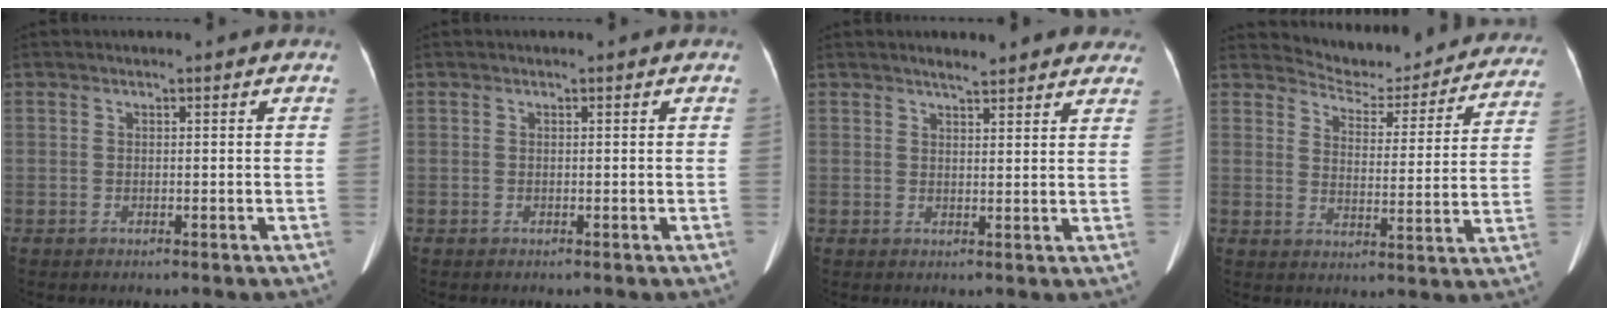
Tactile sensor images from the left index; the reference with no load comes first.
{"total": 0.0}
{"total": 8.1, "force": [7.2, 1.6, 3.3], "torque": [-0.030, 0.008, 0.077]}
{"total": 17.0, "force": [16.2, 4.1, 3.0], "torque": [-0.020, -0.032, 0.188]}